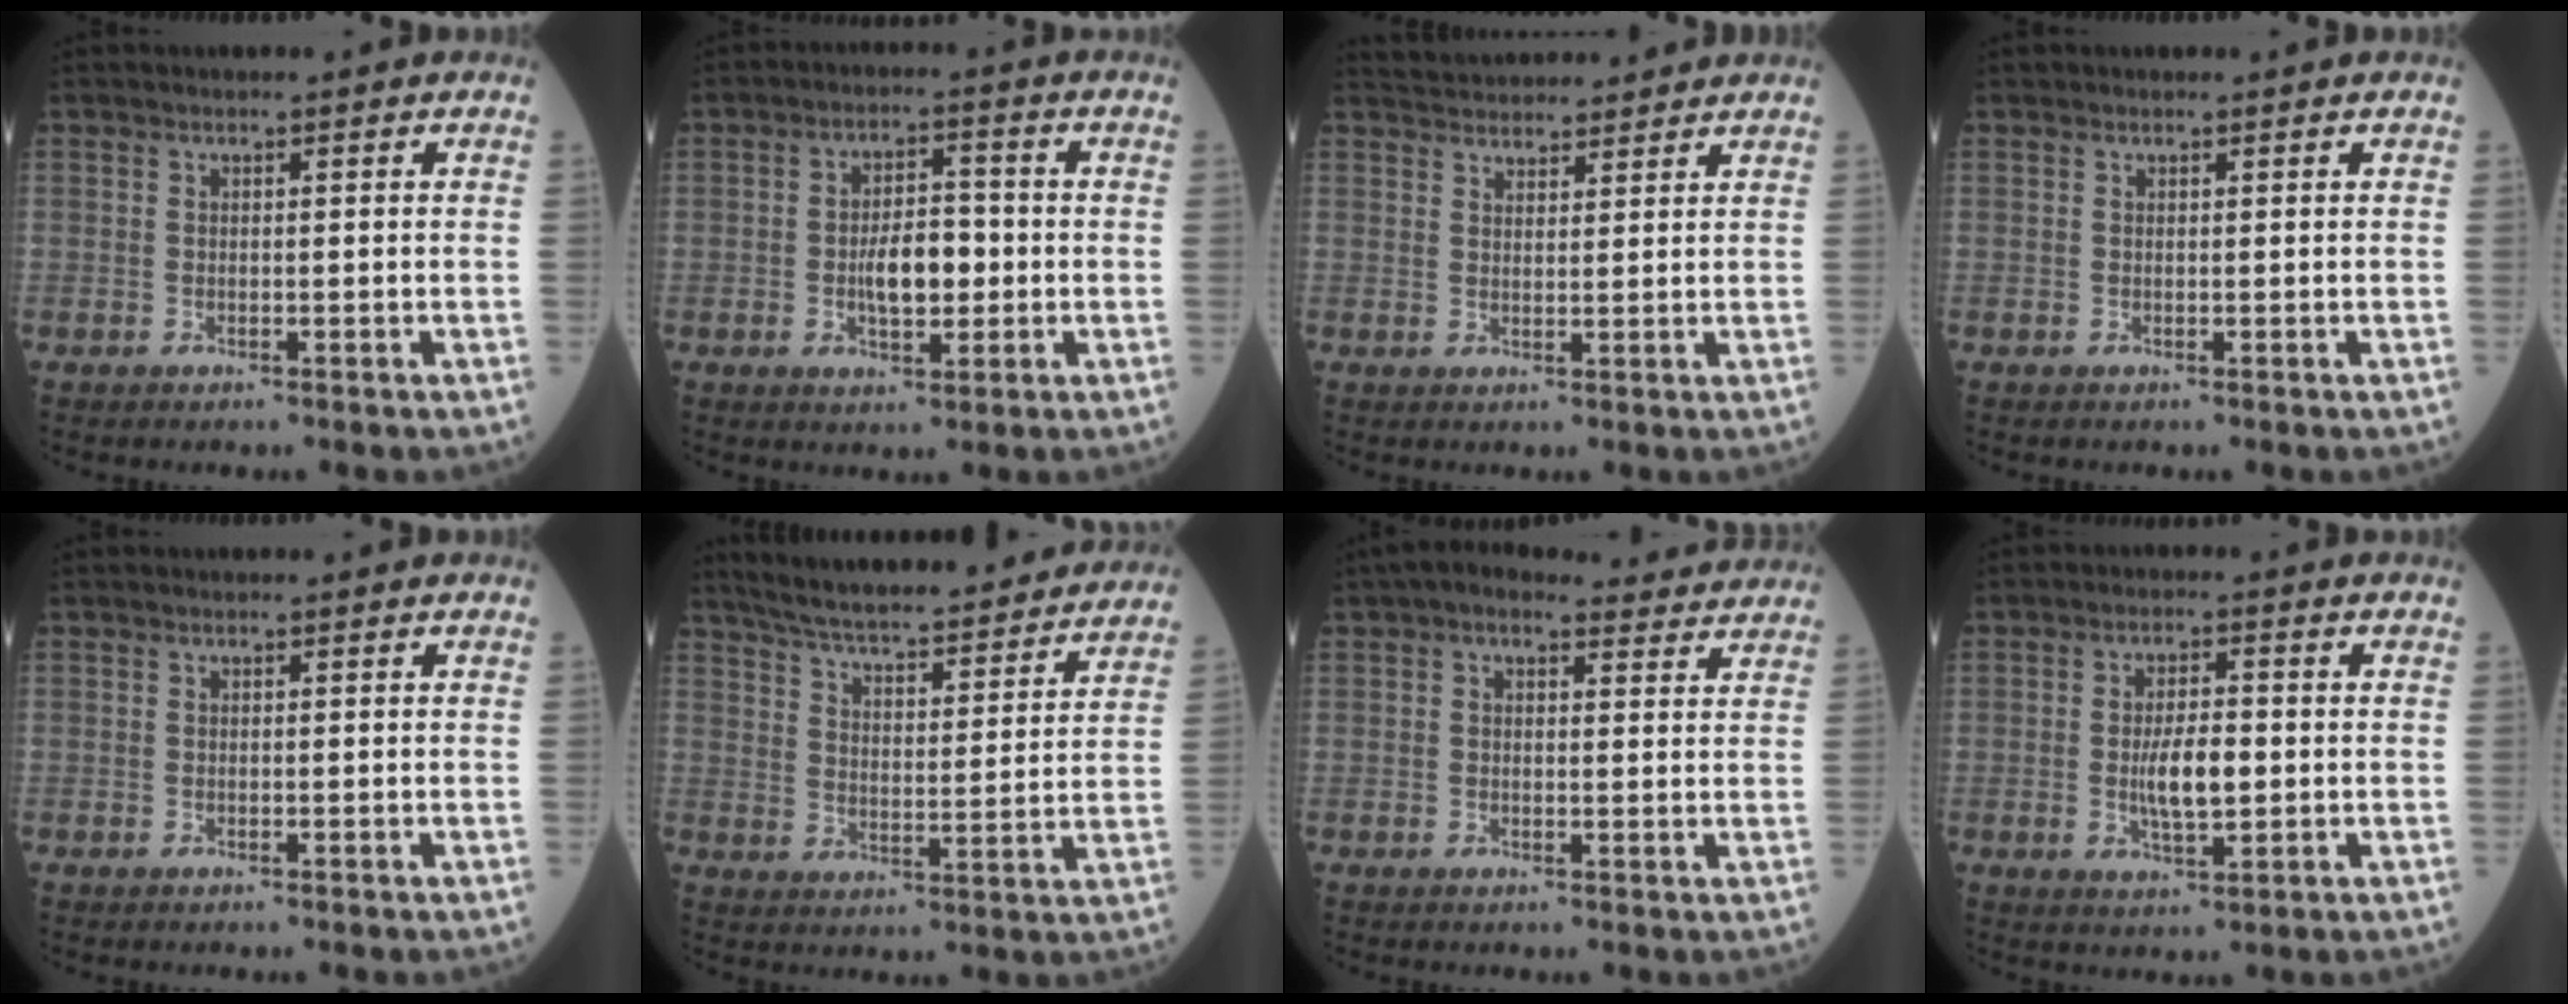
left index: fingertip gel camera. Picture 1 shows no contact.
{"total": 6.4, "force": [-1.0, 2.8, 5.7], "torque": [-0.104, 0.006, -0.016]}
{"total": 8.8, "force": [8.5, 1.6, 1.8], "torque": [-0.029, 0.029, 0.124]}
{"total": 0.0}
{"total": 0.0}
{"total": 24.0, "force": [21.7, 3.1, 9.8], "torque": [-0.155, -0.004, 0.296]}
{"total": 7.3, "force": [6.3, 2.6, 2.8], "torque": [-0.038, 0.031, 0.077]}
{"total": 6.0, "force": [-0.6, 1.9, 5.6], "torque": [-0.109, -0.002, -0.009]}